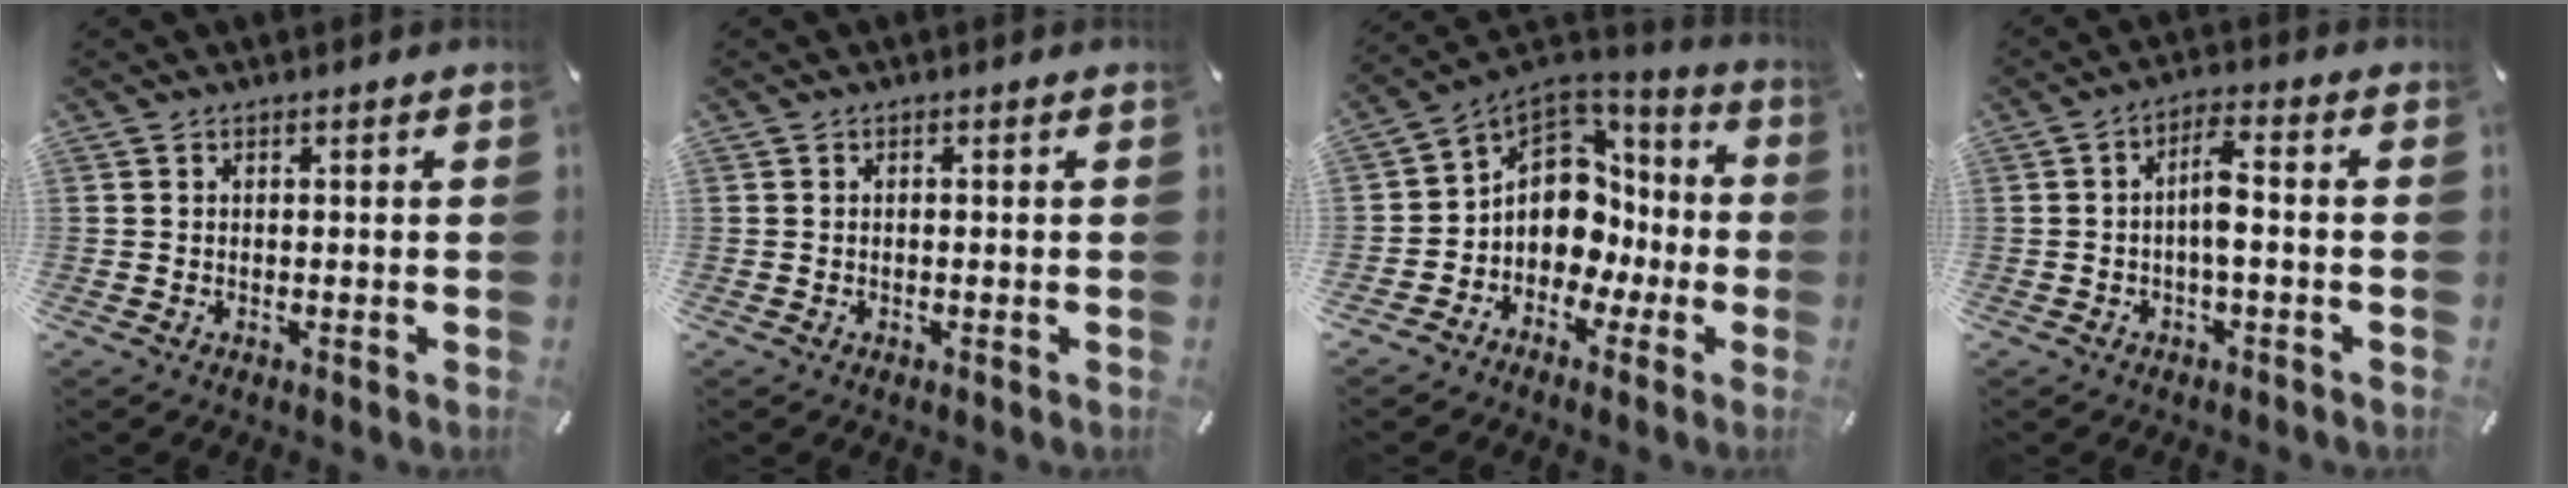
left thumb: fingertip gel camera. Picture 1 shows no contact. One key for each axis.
{"total": 0.0}
{"total": 11.6, "fx": 0.5, "fy": 10.3, "fz": 5.3, "tx": -0.099, "ty": -0.019, "tz": 0.015}
{"total": 5.9, "fx": -1.0, "fy": 1.9, "fz": 5.5, "tx": -0.105, "ty": 0.008, "tz": -0.018}